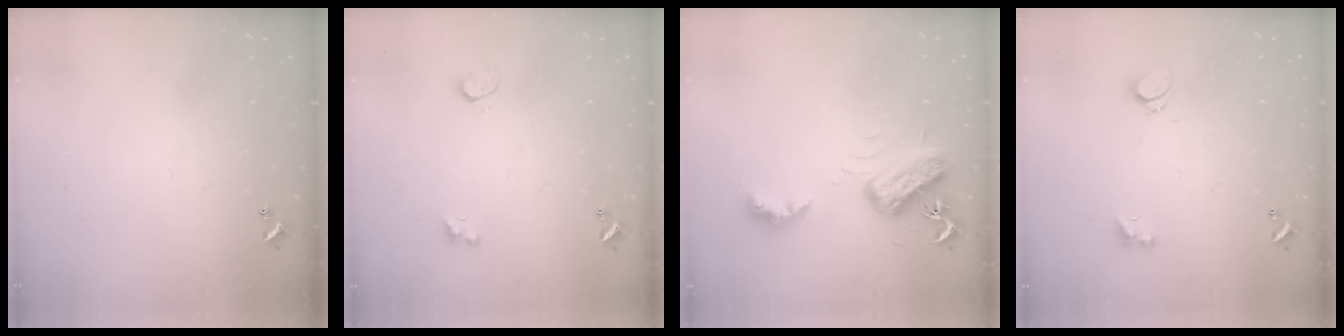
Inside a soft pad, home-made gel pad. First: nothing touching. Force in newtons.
{"total": 2.2, "press": 1.9, "slide": 1.1}
{"total": 6.9, "press": 6.9, "slide": 0.1}
{"total": 2.6, "press": 2.5, "slide": 0.8}